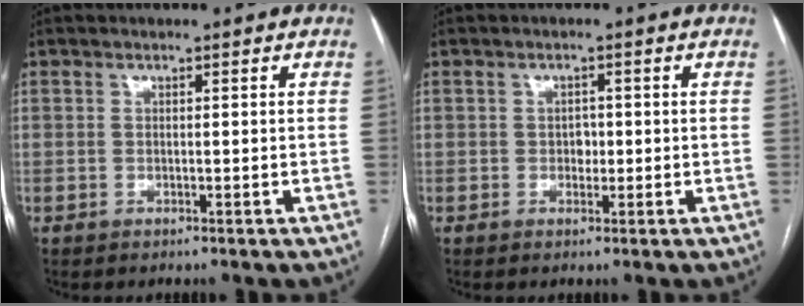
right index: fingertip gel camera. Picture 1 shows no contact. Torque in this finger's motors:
{"motor_torque": [0.33, 0.36, 0.00, 0.00]}